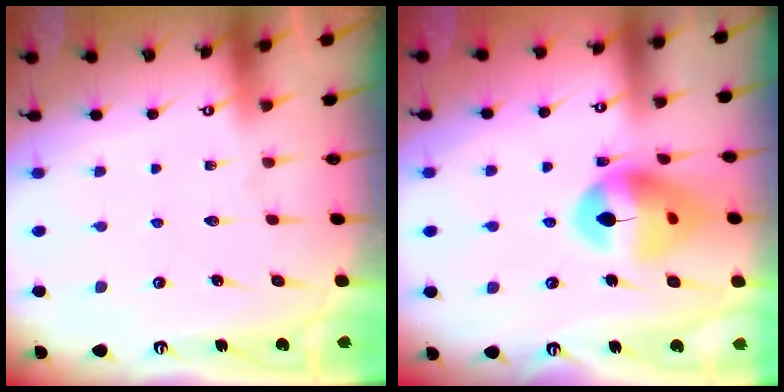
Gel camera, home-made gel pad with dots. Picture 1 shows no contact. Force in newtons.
{"total": 15.3, "press": 15.2, "slide": 1.6}